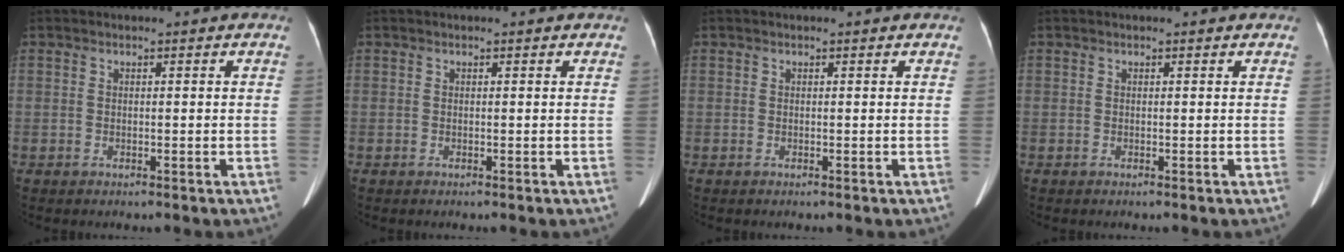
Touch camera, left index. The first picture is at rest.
{"total": 1.4, "force": [1.2, 0.2, 0.5], "torque": [-0.003, 0.003, 0.010]}
{"total": 1.6, "force": [1.5, 0.3, 0.6], "torque": [-0.004, 0.003, 0.012]}
{"total": 1.8, "force": [1.7, 0.3, 0.7], "torque": [-0.006, 0.003, 0.015]}